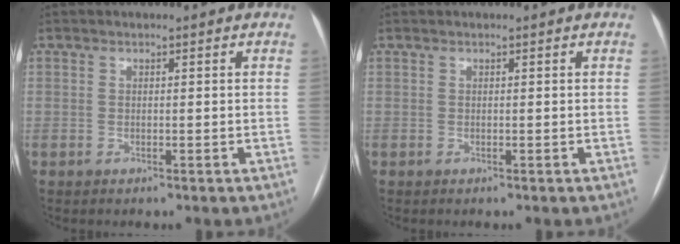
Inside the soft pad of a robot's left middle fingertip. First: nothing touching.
{"total": 0.0}